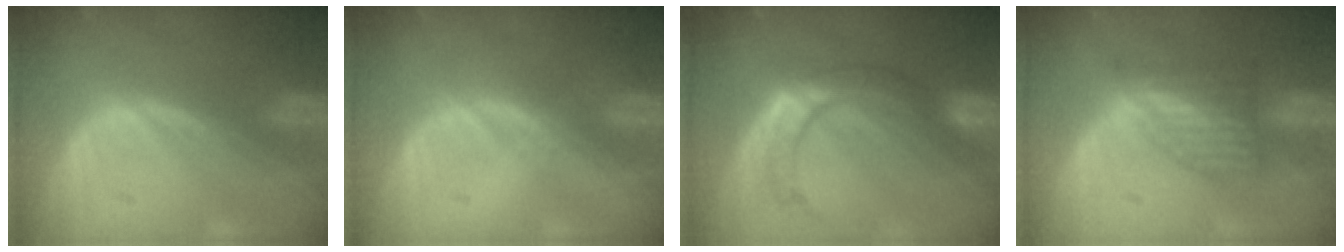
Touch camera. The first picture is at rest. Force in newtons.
{"total": 0.8, "press": 0.6, "slide": 0.5}
{"total": 8.5, "press": 7.2, "slide": 4.5}
{"total": 6.3, "press": 5.6, "slide": 2.8}